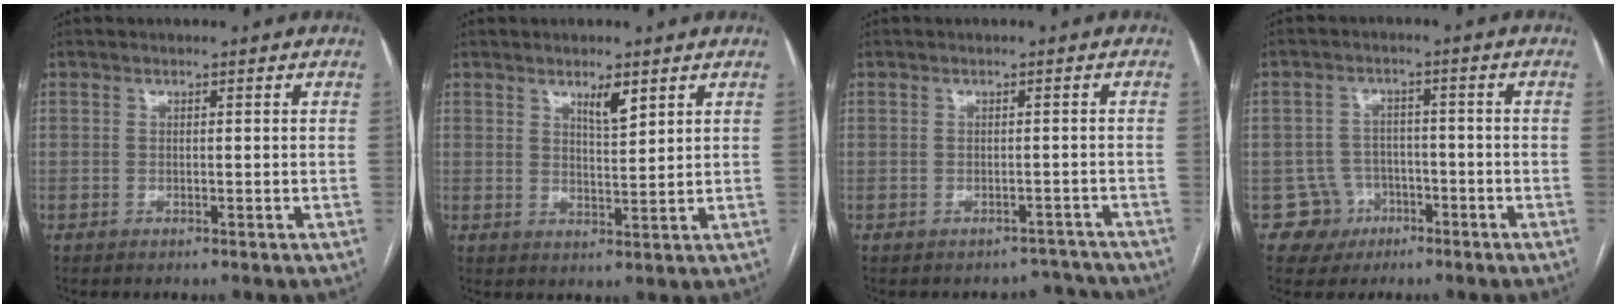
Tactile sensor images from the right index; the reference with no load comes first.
{"total": 3.5, "force": [2.3, 0.7, 2.6], "torque": [-0.046, -0.004, 0.042]}
{"total": 2.8, "force": [-2.4, 1.0, -1.1], "torque": [0.024, 0.026, -0.025]}
{"total": 5.3, "force": [-2.3, 4.8, -0.4], "torque": [0.014, 0.014, -0.033]}